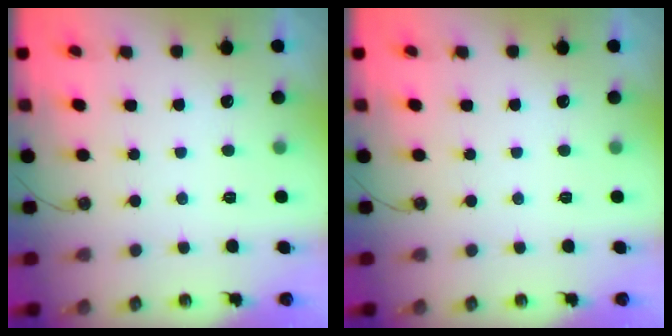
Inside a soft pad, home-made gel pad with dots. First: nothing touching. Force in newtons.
{"total": 0.0}